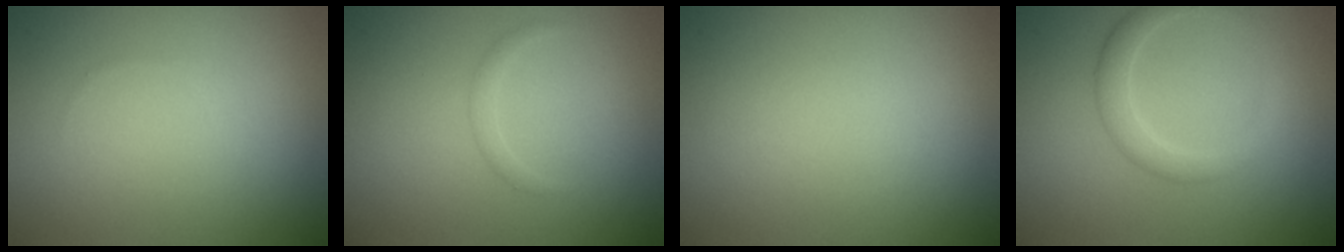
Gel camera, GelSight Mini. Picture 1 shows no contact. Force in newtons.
{"total": 0.8, "press": 0.8, "slide": 0.1}
{"total": 0.0}
{"total": 2.4, "press": 2.4, "slide": 0.1}